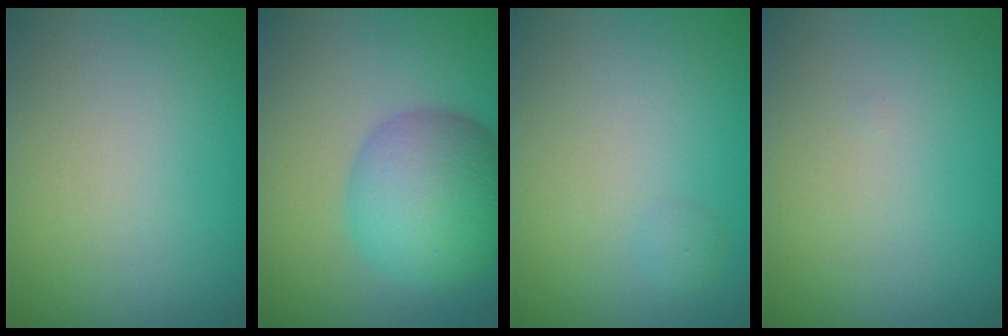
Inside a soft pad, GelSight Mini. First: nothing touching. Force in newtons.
{"total": 7.8, "press": 7.8, "slide": 0.1}
{"total": 0.7, "press": 0.7, "slide": 0.1}
{"total": 0.0}